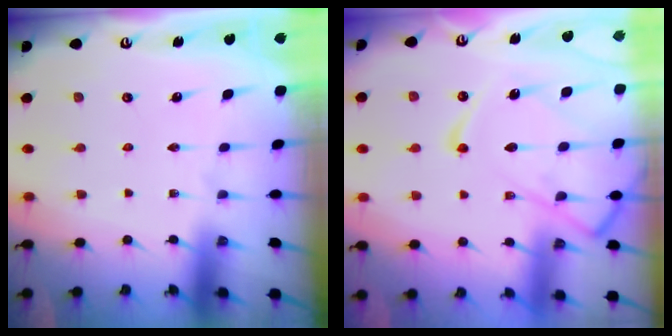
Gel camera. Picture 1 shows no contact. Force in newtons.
{"total": 13.4, "press": 13.3, "slide": 1.6}